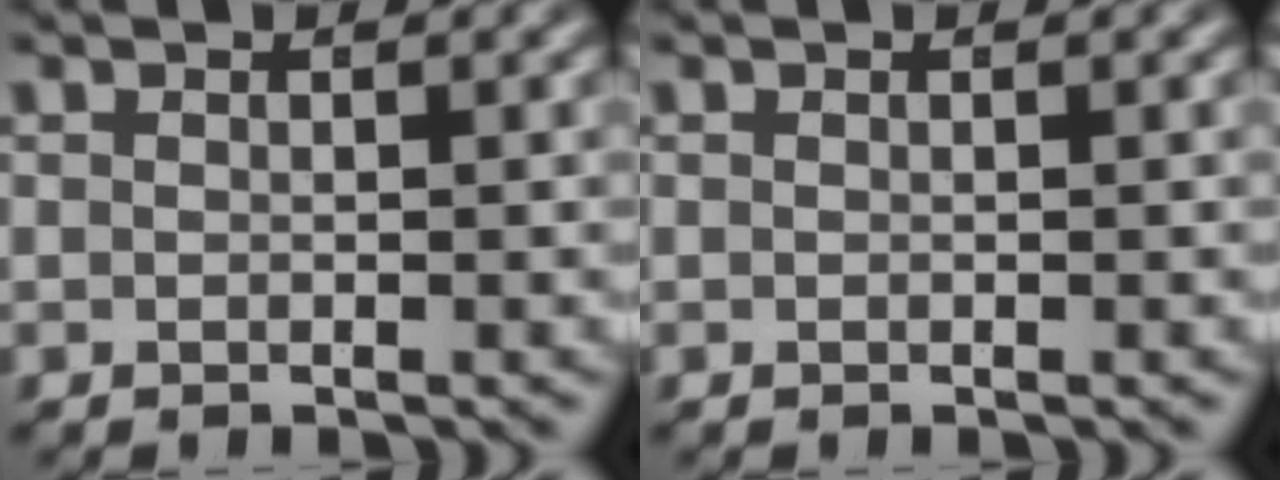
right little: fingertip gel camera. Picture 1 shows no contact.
{"total": 0.0}